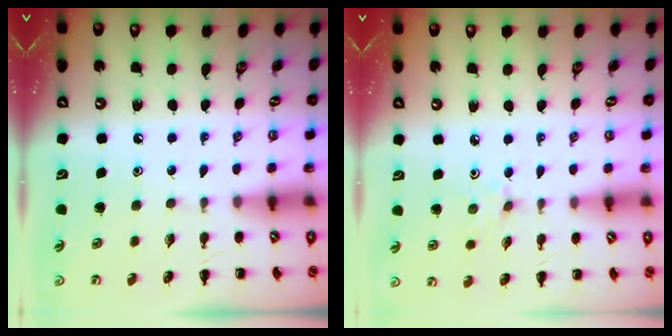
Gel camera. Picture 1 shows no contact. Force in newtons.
{"total": 2.0, "press": 1.9, "slide": 0.7}